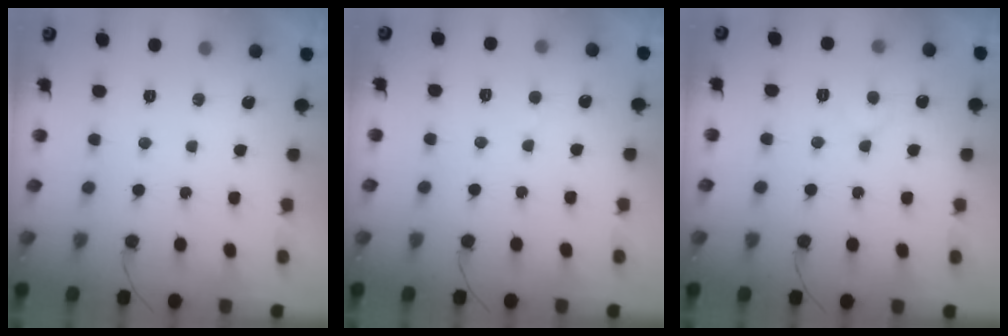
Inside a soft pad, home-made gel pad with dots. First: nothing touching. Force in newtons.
{"total": 2.9, "press": 2.9, "slide": 0.3}
{"total": 5.5, "press": 5.5, "slide": 0.4}